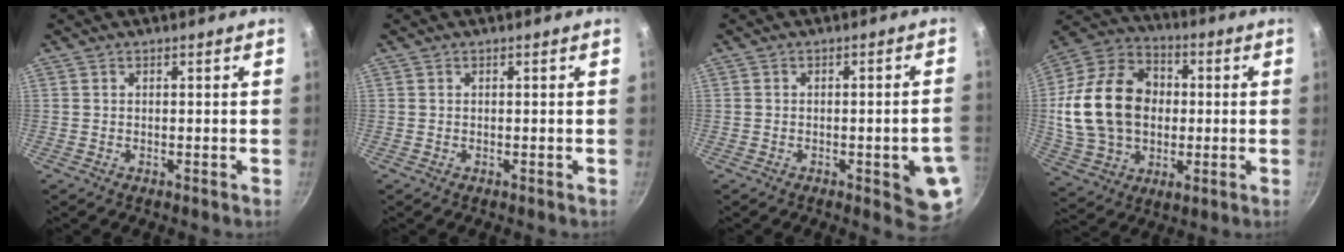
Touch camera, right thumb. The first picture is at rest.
{"total": 0.0}
{"total": 8.4, "force": [-2.2, 2.5, 7.7], "torque": [-0.071, 0.008, -0.024]}
{"total": 21.8, "force": [1.1, 16.1, 14.6], "torque": [-0.254, 0.024, 0.022]}